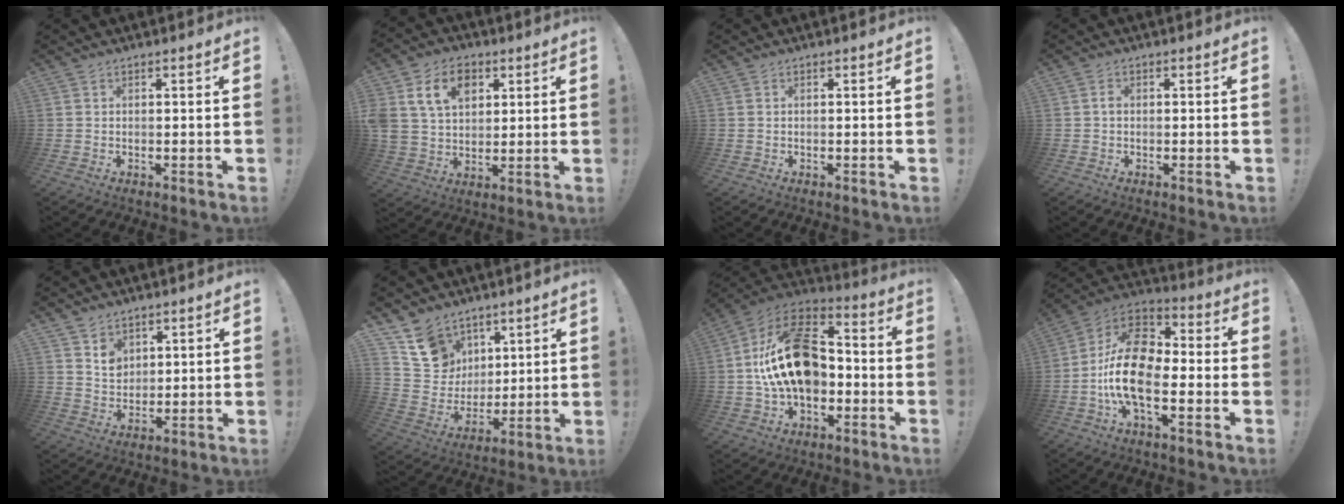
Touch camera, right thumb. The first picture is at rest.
{"total": 13.9, "force": [5.6, 10.4, 7.5], "torque": [-0.125, -0.013, 0.106]}
{"total": 0.0}
{"total": 0.8, "force": [-0.3, 0.6, 0.5], "torque": [-0.014, 0.007, -0.007]}
{"total": 5.7, "force": [3.6, 4.2, 1.2], "torque": [-0.010, -0.031, 0.066]}
{"total": 12.8, "force": [8.2, 9.4, 3.1], "torque": [-0.059, -0.057, 0.167]}
{"total": 22.3, "force": [0.7, 14.2, 17.2], "torque": [-0.307, 0.020, 0.018]}
{"total": 19.1, "force": [-4.1, 10.8, 15.2], "torque": [-0.287, 0.031, -0.063]}